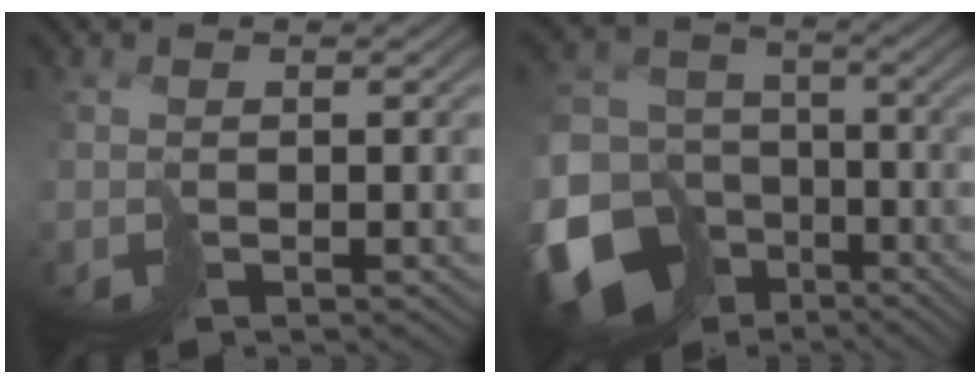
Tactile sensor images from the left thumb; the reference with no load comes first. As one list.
[{"total": 17.0, "force": [-8.0, 13.0, 7.6], "torque": [-0.213, -0.055, -0.120]}]